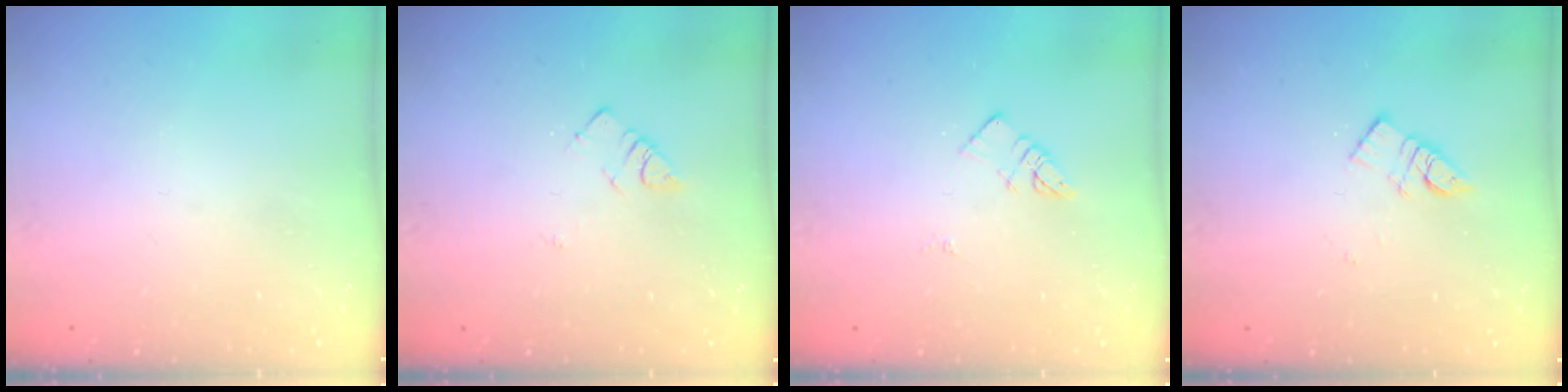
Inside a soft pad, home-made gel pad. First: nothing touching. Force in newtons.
{"total": 2.8, "press": 2.7, "slide": 0.4}
{"total": 3.1, "press": 3.1, "slide": 0.3}
{"total": 7.1, "press": 7.1, "slide": 0.2}